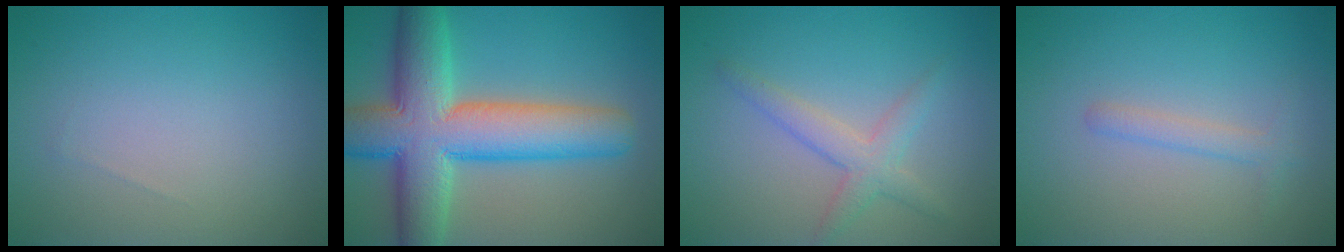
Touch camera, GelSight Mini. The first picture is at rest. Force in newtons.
{"total": 11.7, "press": 11.7, "slide": 0.6}
{"total": 2.2, "press": 2.2, "slide": 0.2}
{"total": 1.8, "press": 1.8, "slide": 0.2}